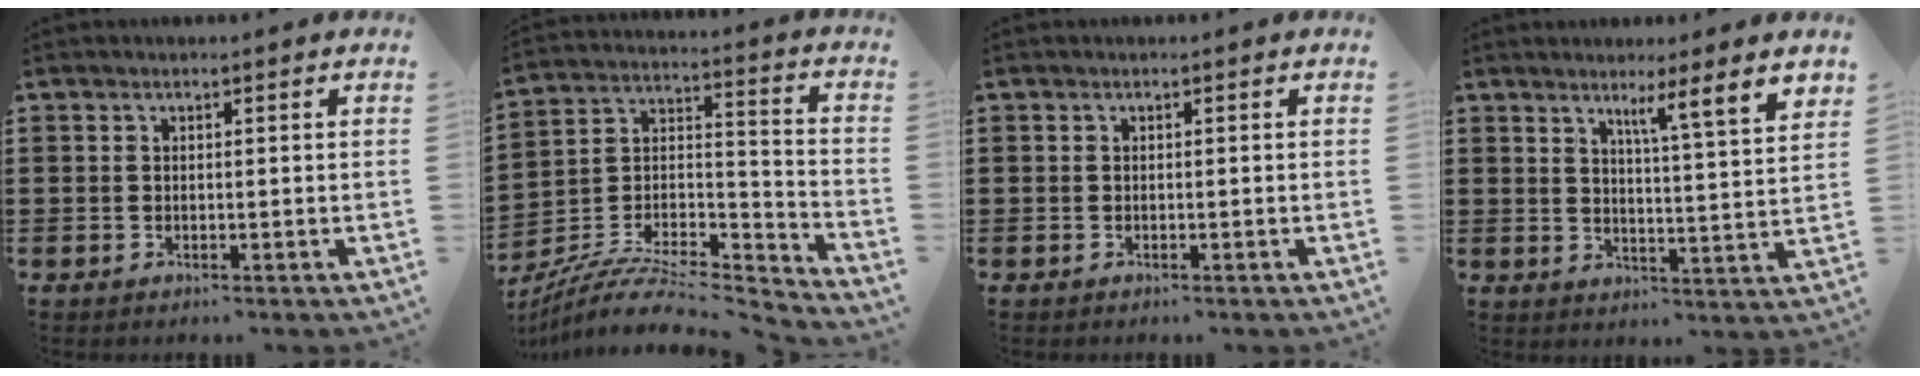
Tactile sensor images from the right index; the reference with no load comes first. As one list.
[{"total": 7.8, "force": [-6.6, 2.5, 3.2], "torque": [-0.063, 0.003, -0.134]}, {"total": 0.0}, {"total": 4.3, "force": [3.0, -1.0, 2.8], "torque": [-0.044, -0.029, 0.040]}]